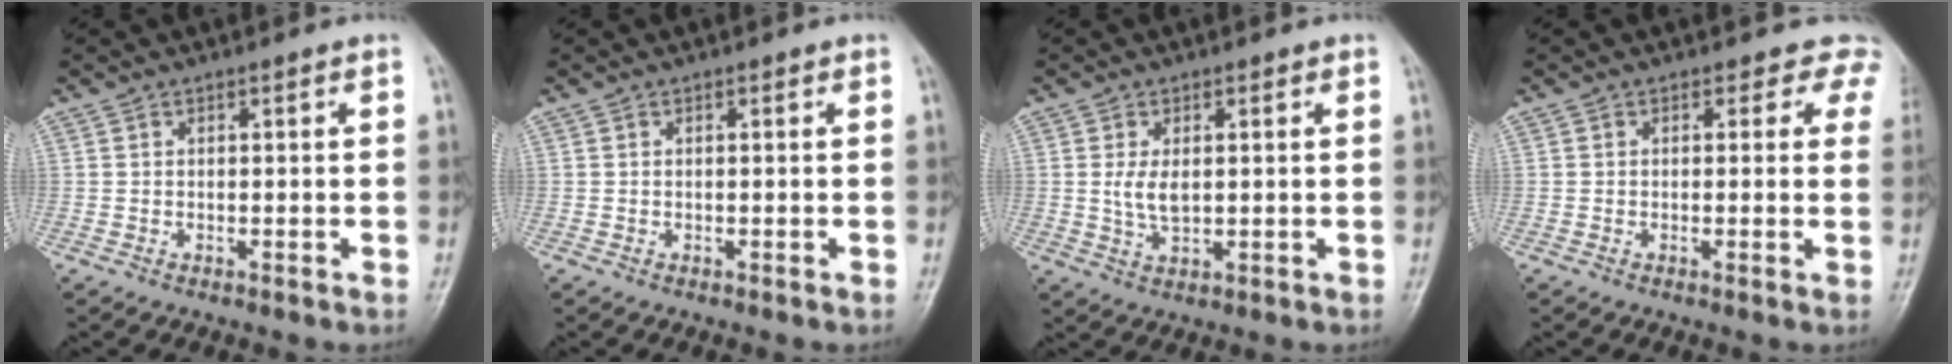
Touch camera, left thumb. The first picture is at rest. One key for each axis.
{"total": 0.0}
{"total": 4.2, "fx": 0.5, "fy": 2.4, "fz": 3.5, "tx": -0.067, "ty": -0.010, "tz": 0.012}
{"total": 4.2, "fx": 3.2, "fy": 2.7, "fz": 0.7, "tx": 0.030, "ty": -0.009, "tz": 0.006}